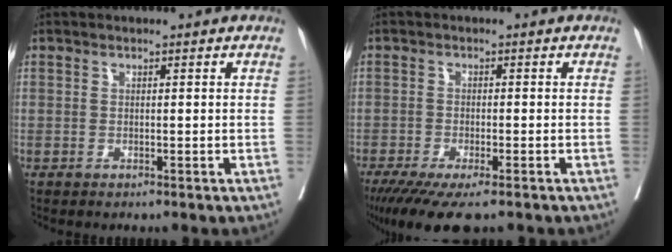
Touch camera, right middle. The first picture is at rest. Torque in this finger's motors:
{"motor_torque": [1.12, -1.02, 0.52, 0.16]}